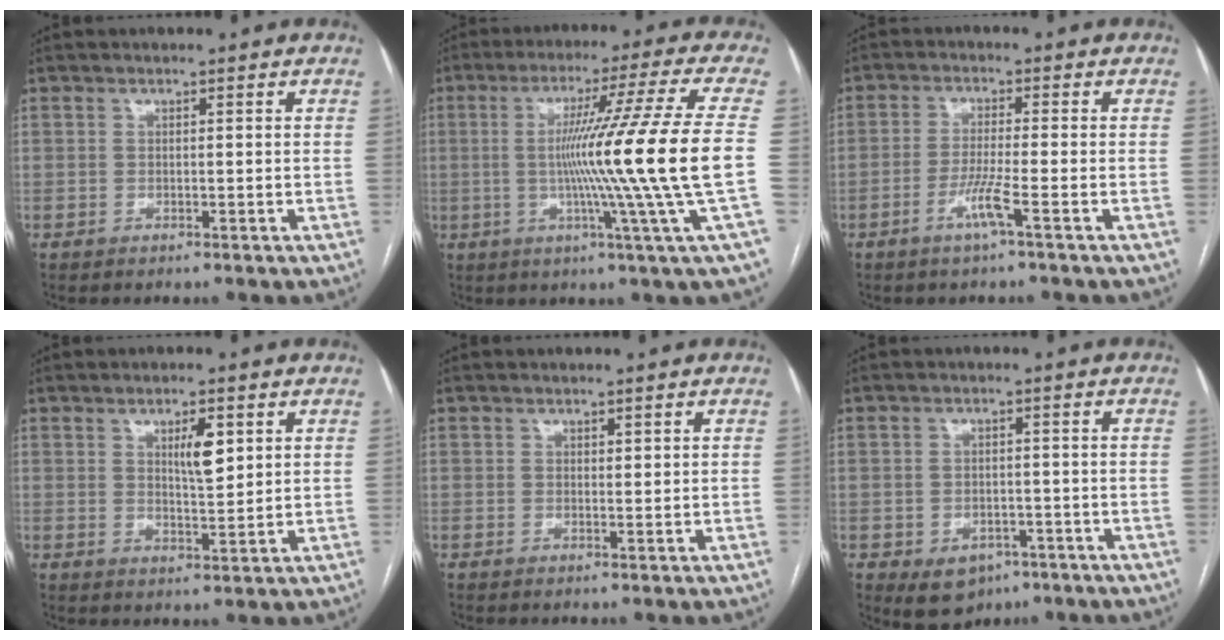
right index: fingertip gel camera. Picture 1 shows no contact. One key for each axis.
{"total": 17.8, "fx": -1.5, "fy": -4.1, "fz": 17.3, "tx": -0.265, "ty": -0.021, "tz": -0.034}
{"total": 4.2, "fx": -2.1, "fy": -0.7, "fz": 3.6, "tx": -0.073, "ty": -0.009, "tz": -0.043}
{"total": 4.6, "fx": 1.8, "fy": 1.0, "fz": 4.0, "tx": -0.069, "ty": -0.002, "tz": 0.033}
{"total": 0.8, "fx": 0.6, "fy": 0.3, "fz": 0.5, "tx": -0.001, "ty": -0.005, "tz": 0.008}
{"total": 6.0, "fx": -3.1, "fy": 4.4, "fz": 2.6, "tx": -0.036, "ty": 0.004, "tz": -0.031}